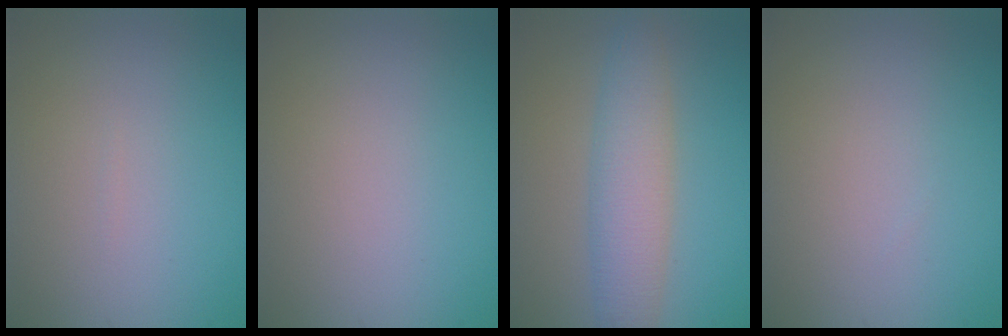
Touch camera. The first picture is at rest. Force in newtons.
{"total": 0.0}
{"total": 4.7, "press": 4.7, "slide": 0.1}
{"total": 0.0}